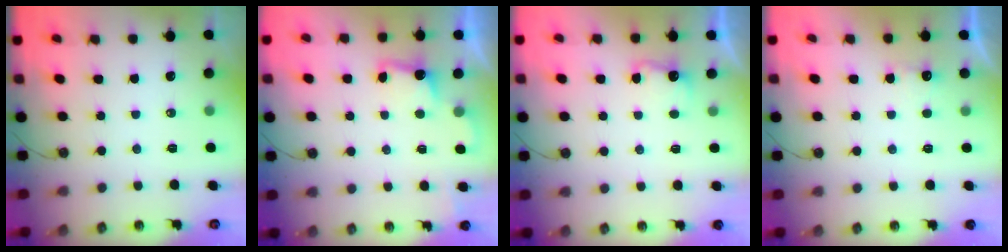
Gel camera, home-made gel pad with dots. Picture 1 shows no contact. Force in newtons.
{"total": 2.0, "press": 1.7, "slide": 0.9}
{"total": 3.8, "press": 3.6, "slide": 1.0}
{"total": 2.6, "press": 2.4, "slide": 0.9}